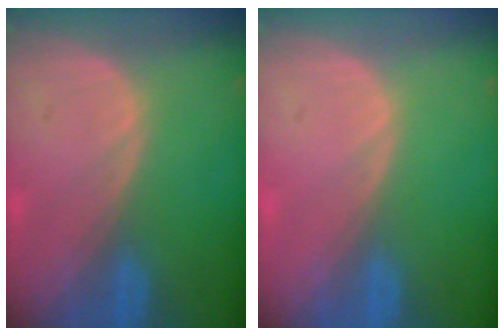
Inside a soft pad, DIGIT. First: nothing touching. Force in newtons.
{"total": 0.0}